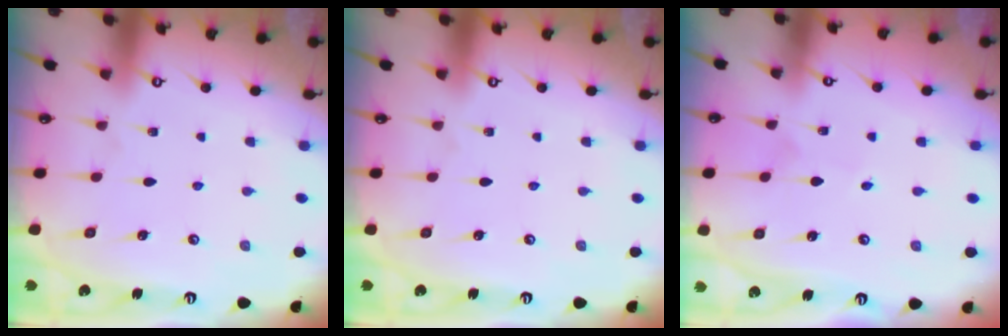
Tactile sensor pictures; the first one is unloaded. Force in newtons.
{"total": 0.0}
{"total": 1.1, "press": 1.1, "slide": 0.1}